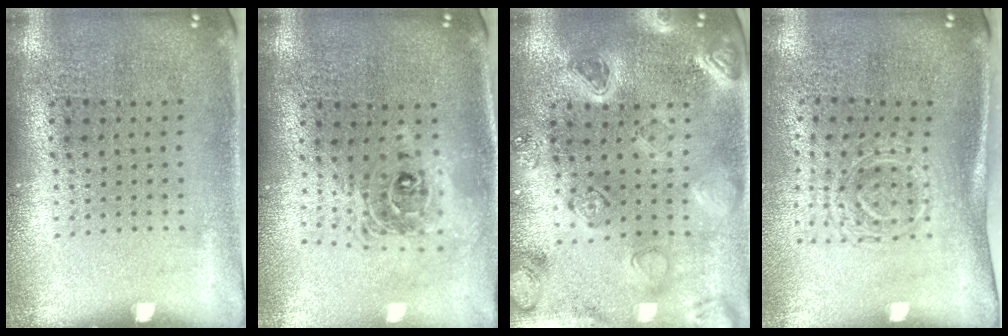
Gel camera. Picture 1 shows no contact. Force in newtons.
{"total": 1.9, "press": 1.5, "slide": 1.3}
{"total": 2.1, "press": 2.1, "slide": 0.4}
{"total": 1.6, "press": 1.2, "slide": 1.1}